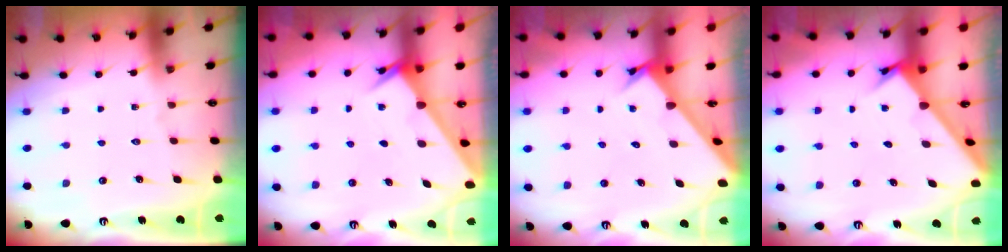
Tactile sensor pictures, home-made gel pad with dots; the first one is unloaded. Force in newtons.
{"total": 2.1, "press": 2.1, "slide": 0.1}
{"total": 2.6, "press": 2.6, "slide": 0.3}
{"total": 2.6, "press": 2.6, "slide": 0.3}